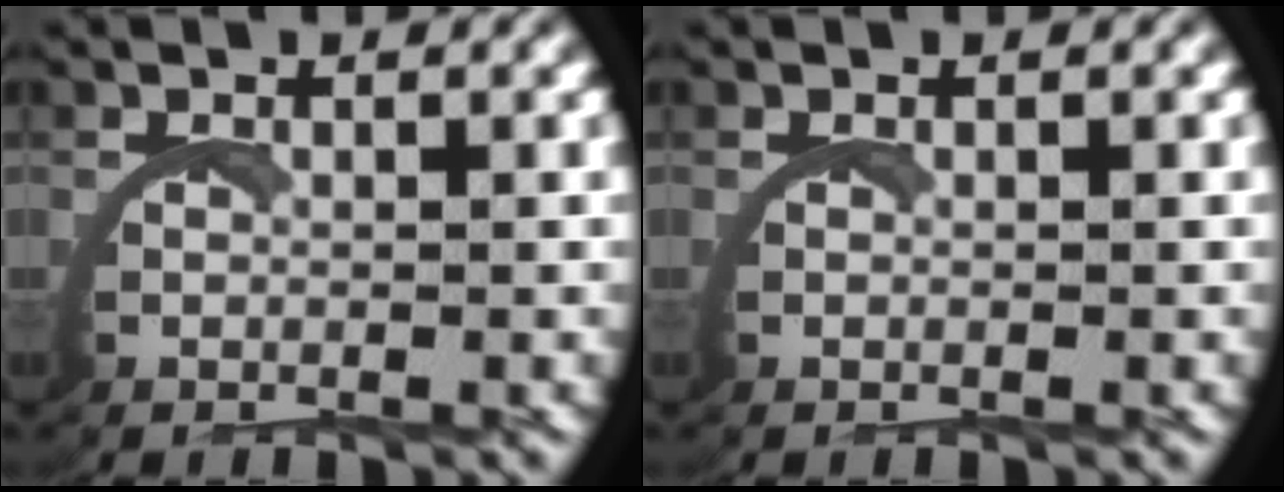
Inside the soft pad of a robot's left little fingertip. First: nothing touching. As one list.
[{"total": 0.0}]